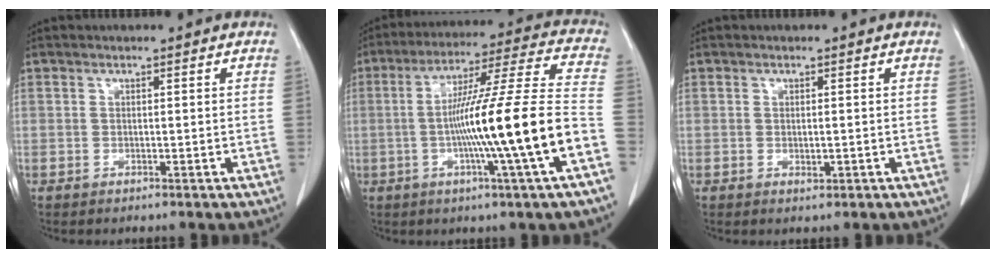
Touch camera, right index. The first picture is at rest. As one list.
[{"total": 19.2, "force": [-4.5, -1.7, 18.5], "torque": [-0.298, -0.001, -0.083]}, {"total": 1.0, "force": [-0.2, 0.4, 0.9], "torque": [-0.016, -0.003, 0.000]}]